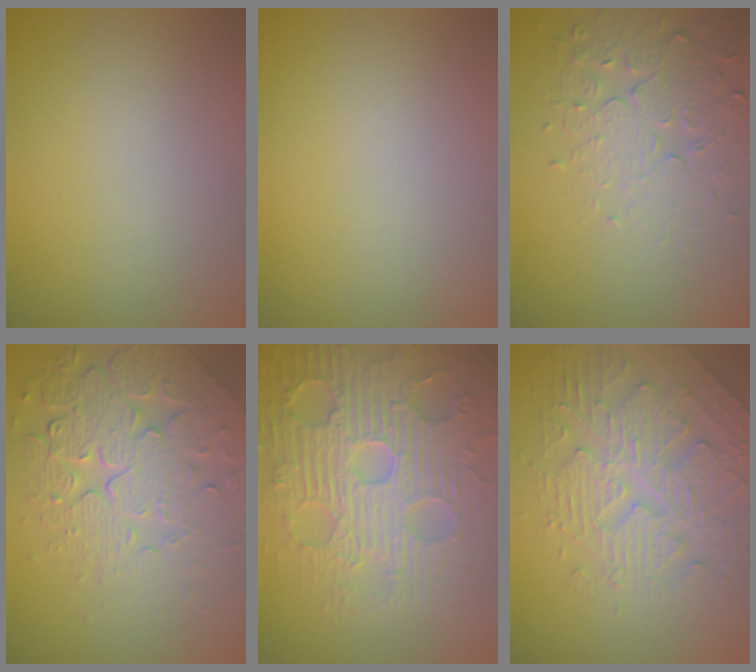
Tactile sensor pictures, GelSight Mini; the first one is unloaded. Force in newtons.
{"total": 0.0}
{"total": 5.1, "press": 3.8, "slide": 3.4}
{"total": 7.7, "press": 6.0, "slide": 4.7}
{"total": 8.4, "press": 6.4, "slide": 5.5}
{"total": 4.4, "press": 4.1, "slide": 1.6}